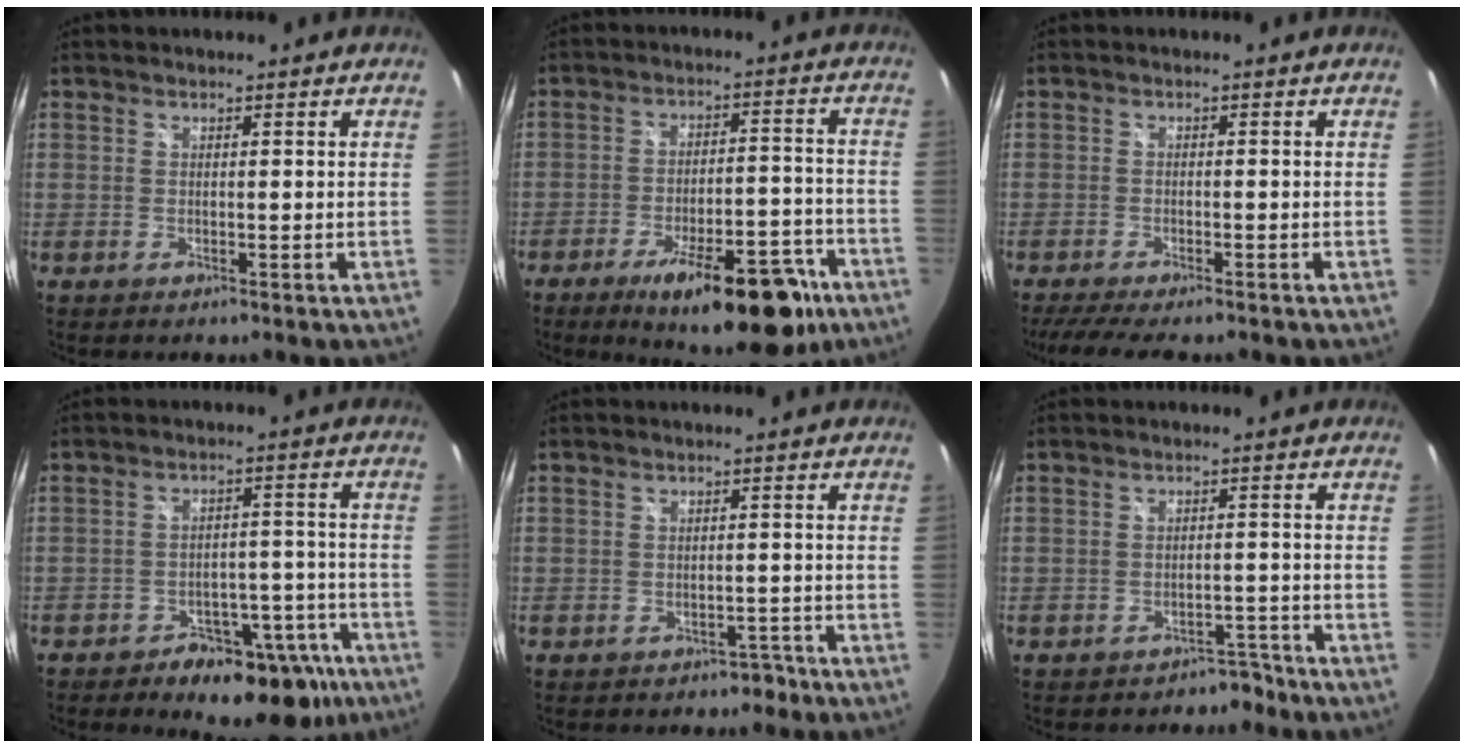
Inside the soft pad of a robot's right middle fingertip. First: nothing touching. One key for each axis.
{"total": 18.1, "fx": -11.2, "fy": 5.9, "fz": 12.9, "tx": -0.187, "ty": -0.010, "tz": -0.151}
{"total": 7.3, "fx": -6.1, "fy": 0.9, "fz": 3.9, "tx": -0.087, "ty": -0.025, "tz": -0.101}
{"total": 13.9, "fx": -9.5, "fy": 8.2, "fz": 6.2, "tx": -0.076, "ty": 0.025, "tz": -0.106}
{"total": 2.4, "fx": -1.5, "fy": 1.9, "fz": 0.2, "tx": 0.003, "ty": 0.020, "tz": -0.009}
{"total": 3.1, "fx": -2.5, "fy": 1.9, "fz": -0.2, "tx": 0.013, "ty": 0.029, "tz": -0.027}